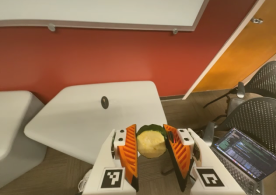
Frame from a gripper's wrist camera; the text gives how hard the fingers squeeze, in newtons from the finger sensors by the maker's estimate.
{"total": 12.0, "left": 12.6, "right": 11.4}